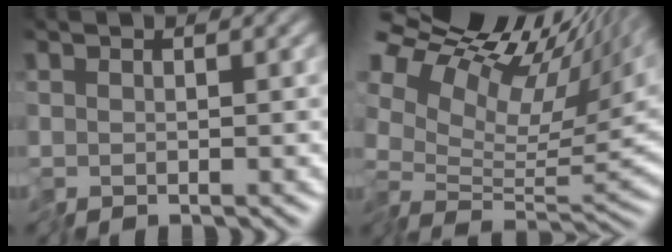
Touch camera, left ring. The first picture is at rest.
{"total": 14.0, "force": [8.4, 6.3, 9.2], "torque": [-0.184, 0.040, 0.143]}